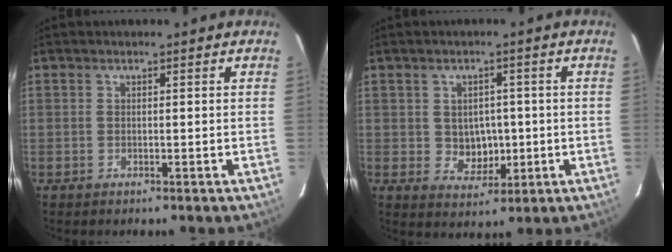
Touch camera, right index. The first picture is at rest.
{"total": 5.3, "force": [-0.1, 4.7, 2.4], "torque": [-0.045, 0.006, 0.010]}